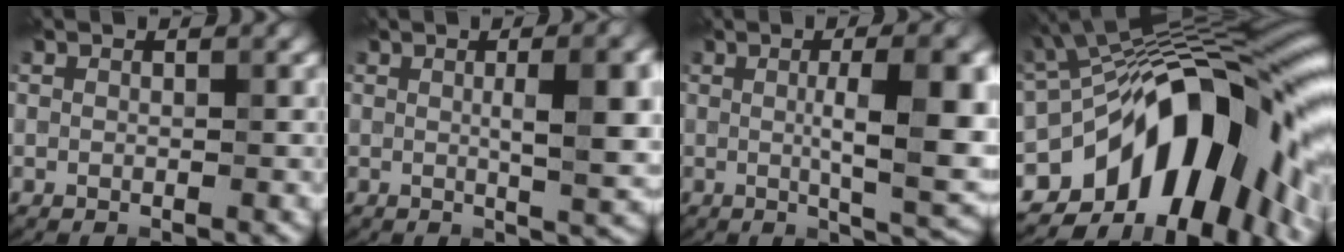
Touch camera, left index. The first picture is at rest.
{"total": 7.3, "force": [0.7, 1.8, 7.0], "torque": [-0.086, 0.005, 0.010]}
{"total": 9.9, "force": [0.4, 2.3, 9.6], "torque": [-0.120, 0.001, 0.006]}
{"total": 16.4, "force": [-5.7, 8.7, 12.7], "torque": [-0.159, 0.013, -0.109]}